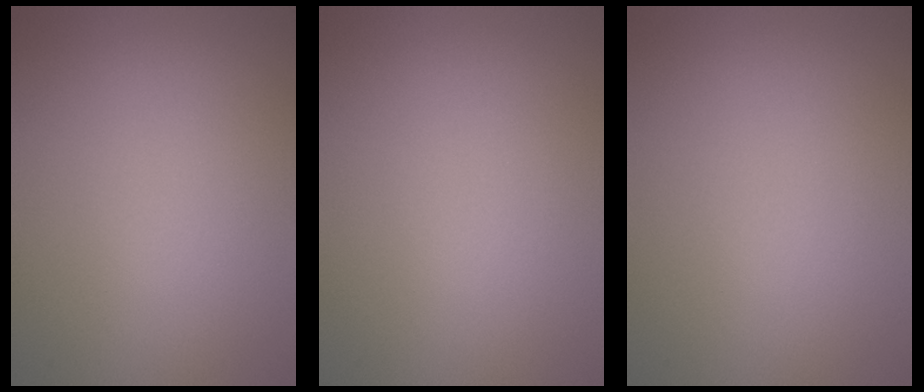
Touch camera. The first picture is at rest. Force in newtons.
{"total": 0.0}
{"total": 0.0}